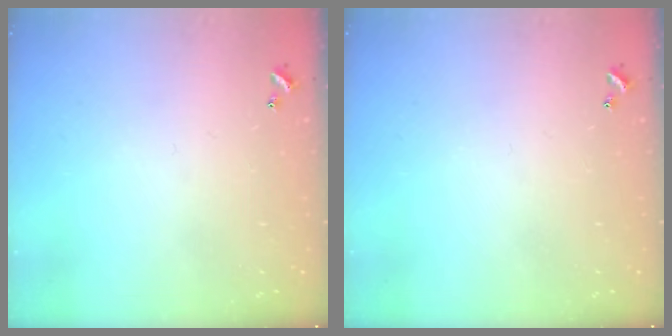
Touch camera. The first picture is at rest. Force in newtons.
{"total": 0.0}